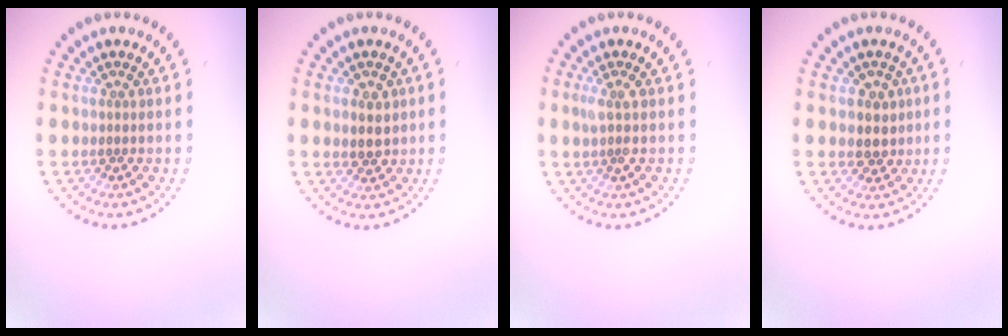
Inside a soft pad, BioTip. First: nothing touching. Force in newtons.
{"total": 2.4, "press": 2.2, "slide": 0.8}
{"total": 1.5, "press": 1.3, "slide": 0.8}
{"total": 2.4, "press": 2.2, "slide": 1.0}